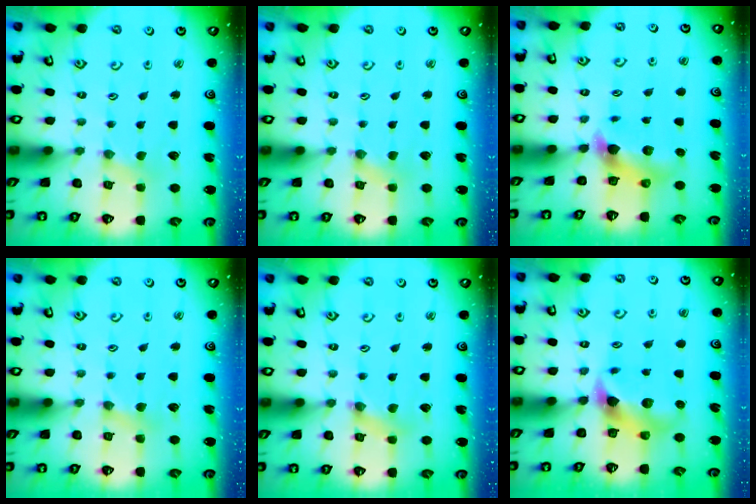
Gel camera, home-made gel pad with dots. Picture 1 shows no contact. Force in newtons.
{"total": 0.9, "press": 0.9, "slide": 0.3}
{"total": 5.4, "press": 5.4, "slide": 0.5}
{"total": 2.8, "press": 2.8, "slide": 0.5}
{"total": 0.9, "press": 0.9, "slide": 0.2}
{"total": 6.9, "press": 6.8, "slide": 1.1}